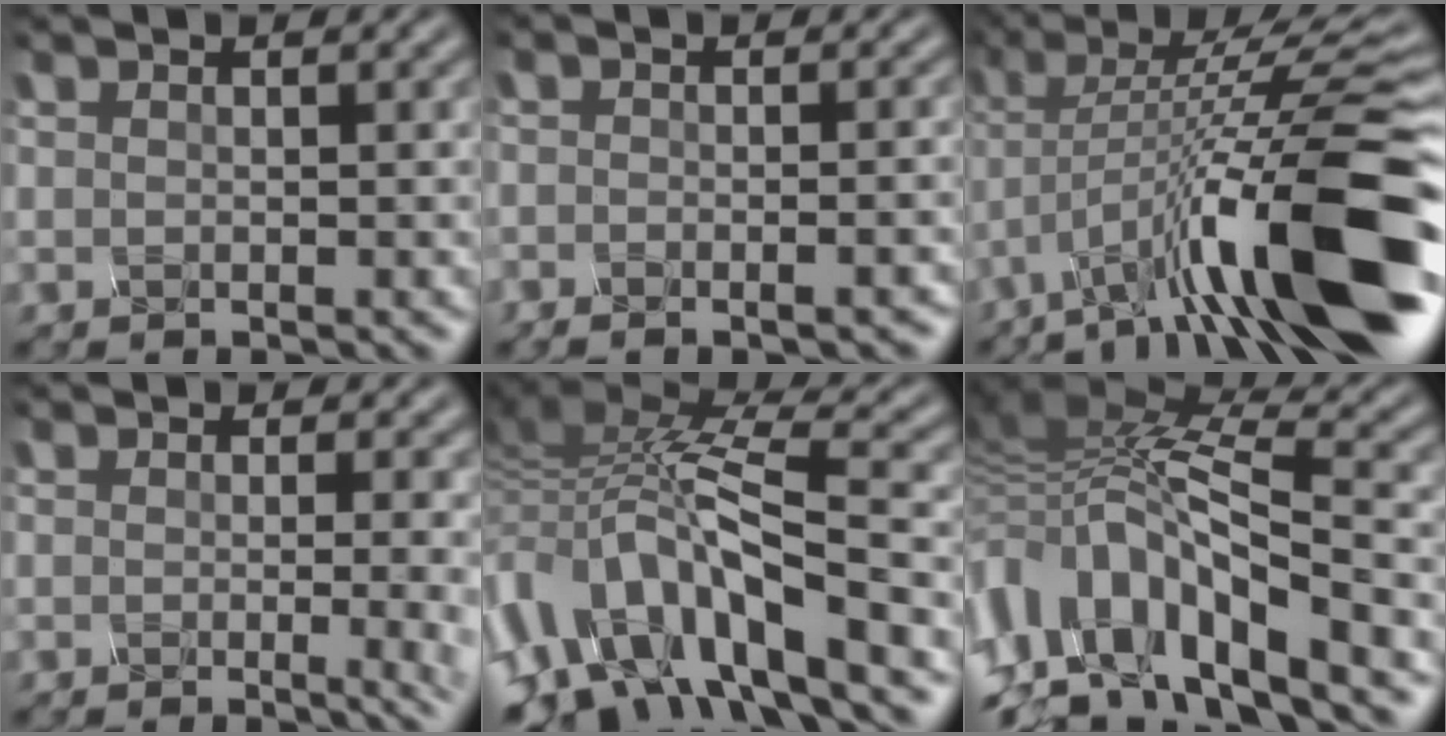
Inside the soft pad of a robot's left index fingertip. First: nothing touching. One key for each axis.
{"total": 2.4, "fx": -2.1, "fy": 0.4, "fz": 1.0, "tx": 0.005, "ty": 0.006, "tz": -0.009}
{"total": 13.2, "fx": -5.7, "fy": 2.1, "fz": 11.7, "tx": -0.208, "ty": 0.014, "tz": -0.067}
{"total": 7.6, "fx": -0.1, "fy": 3.9, "fz": 6.5, "tx": -0.045, "ty": 0.028, "tz": 0.006}
{"total": 11.3, "fx": -3.8, "fy": 4.9, "fz": 9.4, "tx": -0.210, "ty": 0.010, "tz": -0.038}
{"total": 13.2, "fx": -4.9, "fy": 6.1, "fz": 10.6, "tx": -0.243, "ty": 0.005, "tz": -0.045}